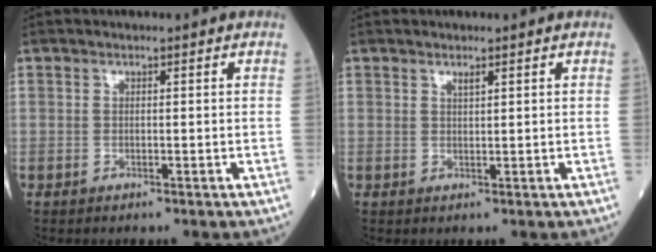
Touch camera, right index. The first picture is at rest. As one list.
[{"total": 0.8, "force": [0.6, 0.0, 0.5], "torque": [-0.016, -0.003, 0.012]}]